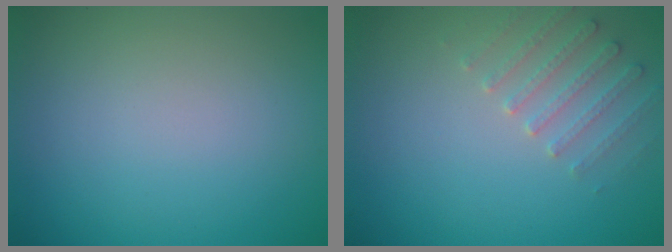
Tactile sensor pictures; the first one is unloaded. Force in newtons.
{"total": 2.3, "press": 2.2, "slide": 0.6}